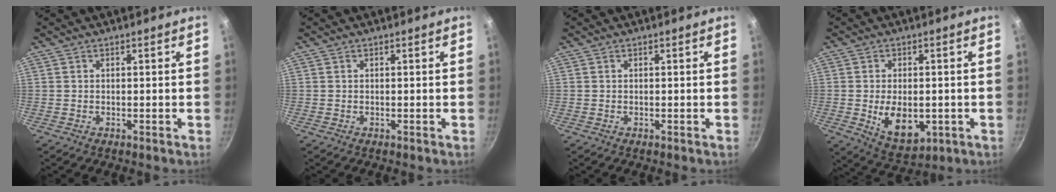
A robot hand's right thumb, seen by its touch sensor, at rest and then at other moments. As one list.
[{"total": 0.0}, {"total": 0.0}, {"total": 9.7, "force": [-1.5, 6.0, 7.5], "torque": [-0.101, -0.009, -0.006]}]